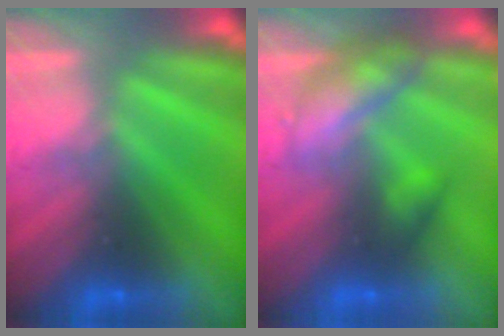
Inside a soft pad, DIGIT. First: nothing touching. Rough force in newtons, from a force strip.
{"total": 2.6}